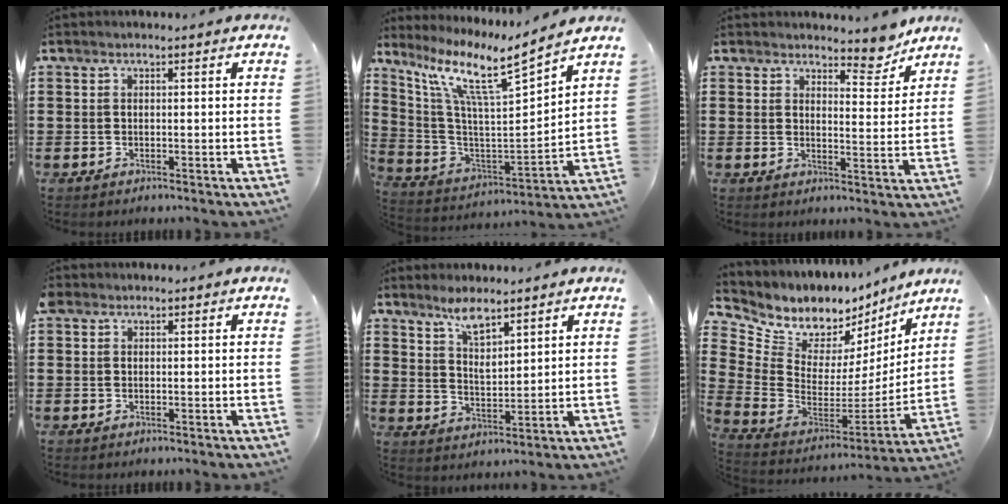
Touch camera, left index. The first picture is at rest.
{"total": 10.2, "force": [7.6, 0.4, 6.7], "torque": [-0.162, -0.055, 0.118]}
{"total": 5.3, "force": [4.9, 1.2, 1.7], "torque": [-0.024, -0.023, 0.086]}
{"total": 1.0, "force": [0.6, 0.7, 0.4], "torque": [-0.010, 0.005, 0.010]}
{"total": 5.4, "force": [4.2, 1.5, 3.1], "torque": [-0.065, -0.006, 0.072]}
{"total": 8.0, "force": [5.8, 5.0, 2.1], "torque": [-0.084, -0.048, 0.107]}